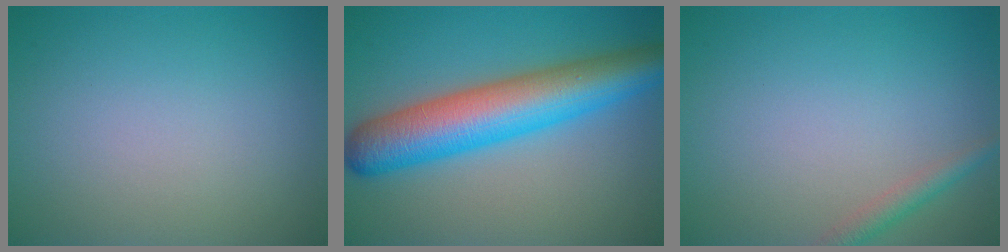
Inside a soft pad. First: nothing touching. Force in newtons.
{"total": 9.4, "press": 9.4, "slide": 0.2}
{"total": 1.8, "press": 1.8, "slide": 0.1}